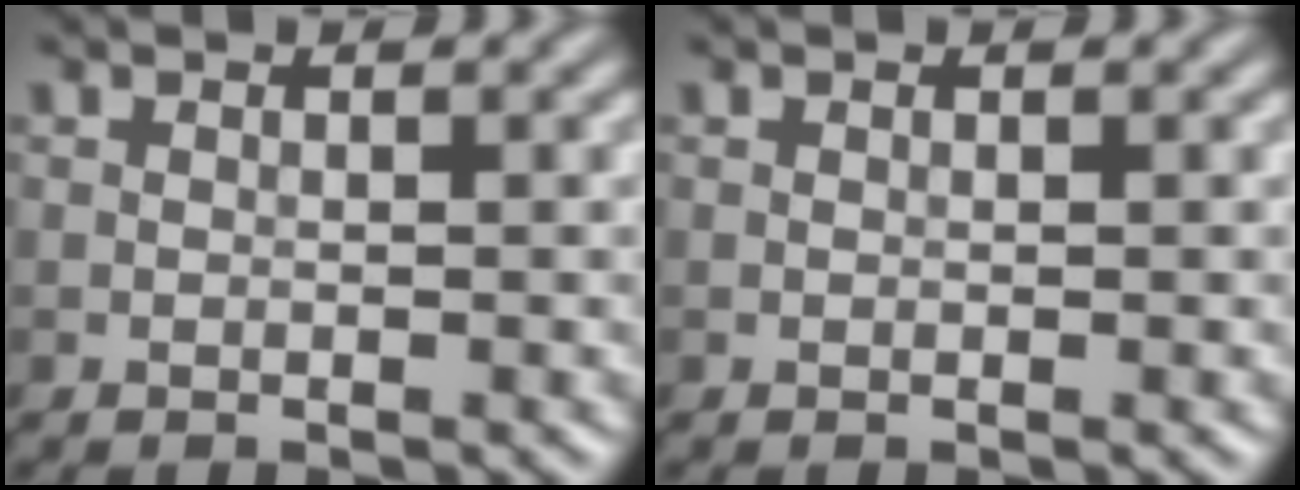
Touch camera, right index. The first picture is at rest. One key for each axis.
{"total": 0.0}